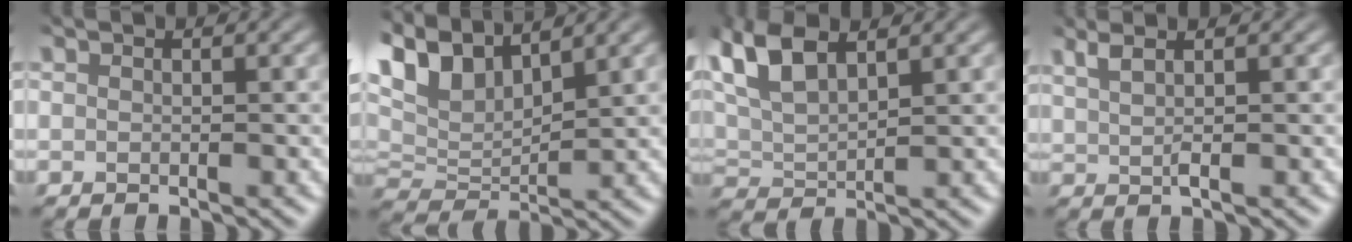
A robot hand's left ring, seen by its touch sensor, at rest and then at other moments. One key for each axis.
{"total": 7.3, "fx": 4.5, "fy": 3.1, "fz": 4.8, "tx": -0.119, "ty": 0.014, "tz": 0.085}
{"total": 7.4, "fx": 4.5, "fy": 2.9, "fz": 5.0, "tx": -0.125, "ty": 0.026, "tz": 0.086}
{"total": 2.1, "fx": 1.3, "fy": 0.0, "fz": 1.7, "tx": -0.032, "ty": 0.001, "tz": 0.035}